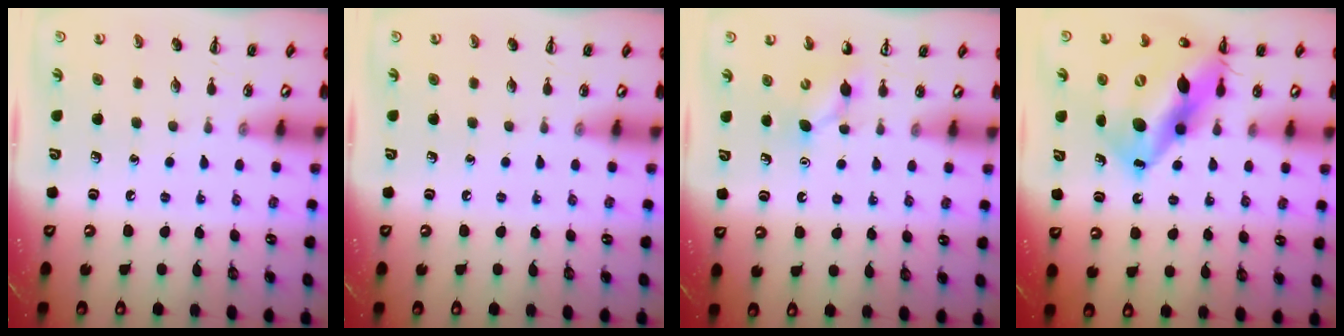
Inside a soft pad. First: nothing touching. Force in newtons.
{"total": 0.0}
{"total": 3.7, "press": 3.6, "slide": 1.2}
{"total": 19.4, "press": 18.7, "slide": 5.1}